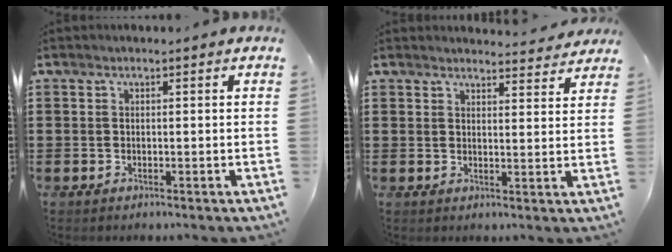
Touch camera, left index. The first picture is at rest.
{"total": 3.3, "force": [3.2, 0.3, 0.4], "torque": [-0.009, -0.015, 0.059]}